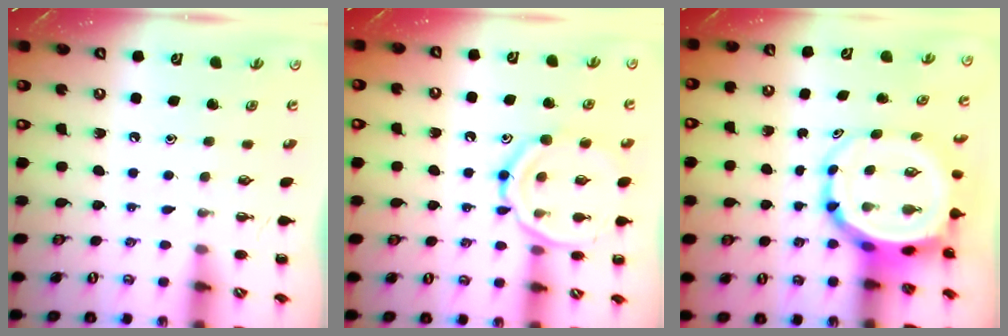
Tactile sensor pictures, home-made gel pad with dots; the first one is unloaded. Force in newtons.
{"total": 13.5, "press": 13.5, "slide": 1.3}
{"total": 7.9, "press": 7.5, "slide": 2.5}